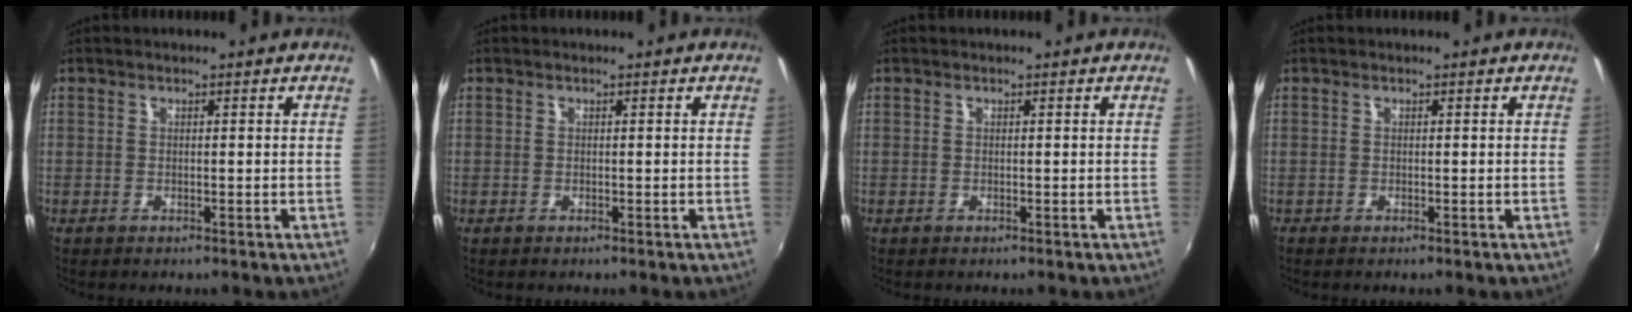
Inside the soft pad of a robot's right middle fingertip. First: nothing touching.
{"total": 0.0}
{"total": 0.0}
{"total": 0.0}